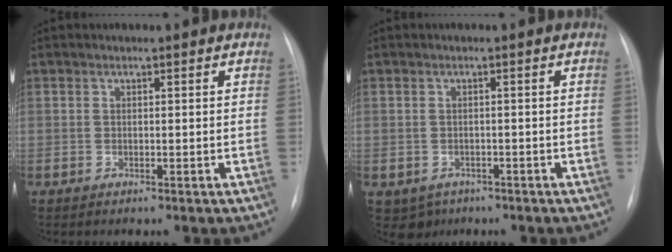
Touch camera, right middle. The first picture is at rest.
{"total": 3.5, "force": [-1.9, 2.9, 0.6], "torque": [-0.007, 0.003, -0.022]}